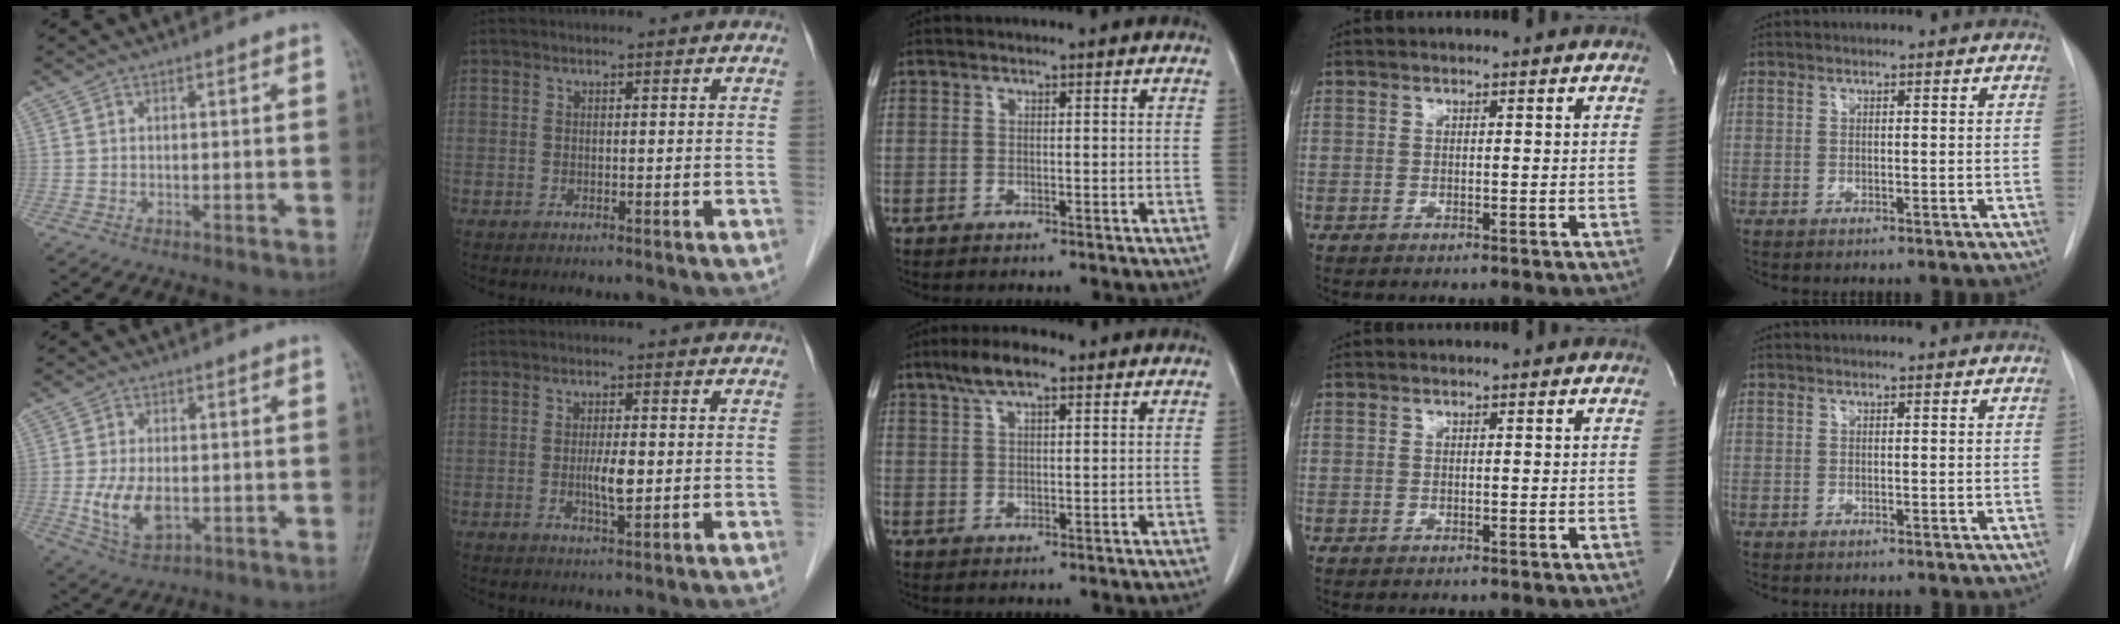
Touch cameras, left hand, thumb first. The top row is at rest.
{"thumb": {"total": 8.1, "force": [-1.3, 4.8, 6.4], "torque": [-0.115, -0.007, -0.017]}, "index": {"total": 3.3, "force": [-0.2, 0.7, 3.2], "torque": [-0.059, -0.002, -0.003]}, "middle": {"total": 5.5, "force": [3.5, 1.4, 3.9], "torque": [-0.081, 0.017, 0.063]}}